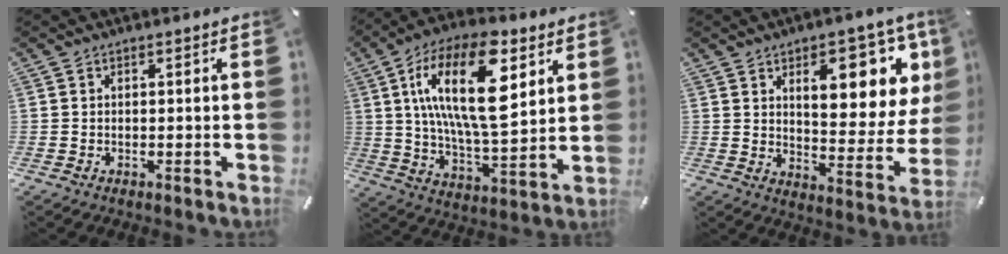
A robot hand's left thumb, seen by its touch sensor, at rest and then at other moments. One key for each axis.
{"total": 21.8, "fx": 8.0, "fy": 8.9, "fz": 18.3, "tx": -0.359, "ty": -0.021, "tz": 0.120}
{"total": 16.6, "fx": 8.5, "fy": 7.5, "fz": 12.1, "tx": -0.149, "ty": -0.049, "tz": 0.135}